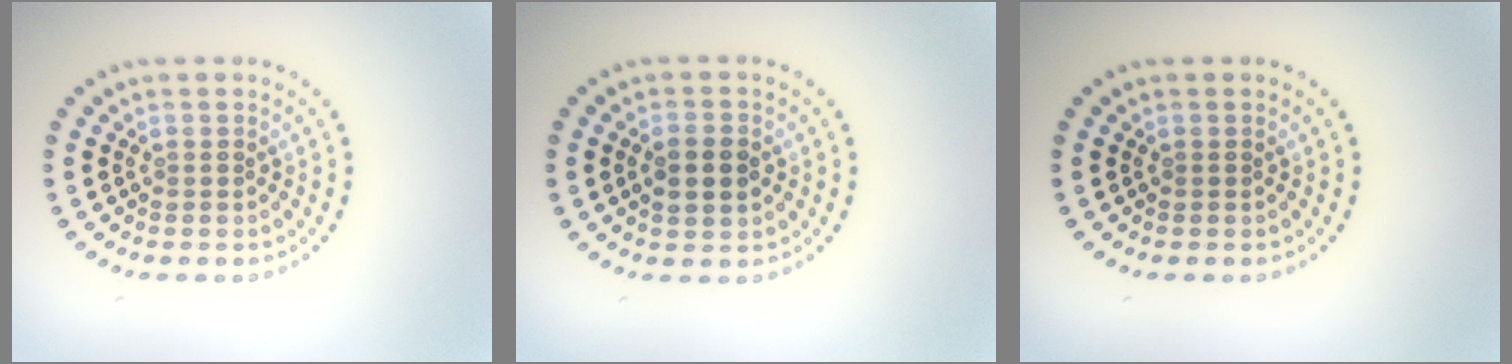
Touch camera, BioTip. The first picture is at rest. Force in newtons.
{"total": 2.7, "press": 2.7, "slide": 0.2}
{"total": 0.0}